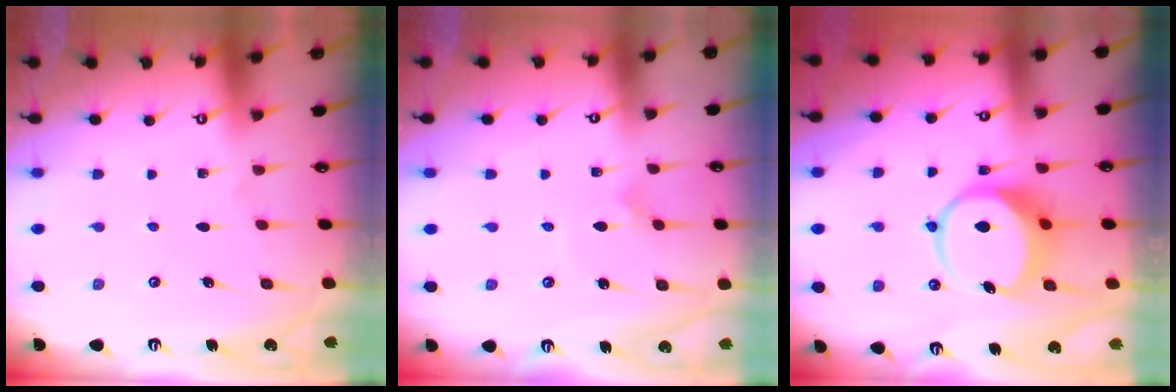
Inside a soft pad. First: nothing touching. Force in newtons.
{"total": 1.4, "press": 1.4, "slide": 0.0}
{"total": 9.0, "press": 8.9, "slide": 1.3}